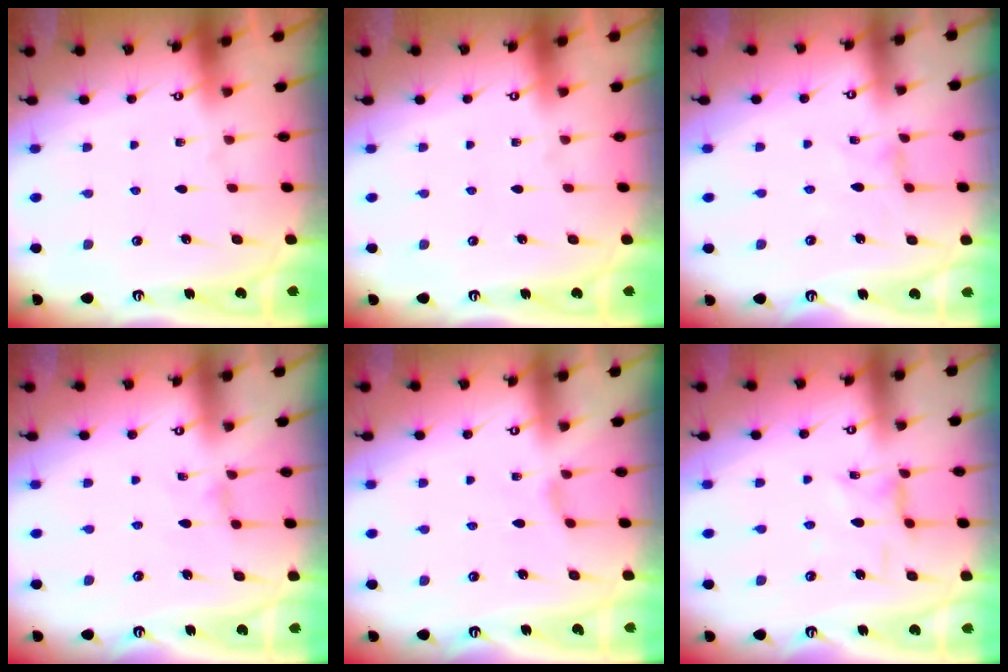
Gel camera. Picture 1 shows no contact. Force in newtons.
{"total": 0.0}
{"total": 0.9, "press": 0.9, "slide": 0.3}
{"total": 0.0}
{"total": 2.4, "press": 2.3, "slide": 0.6}
{"total": 2.1, "press": 2.1, "slide": 0.3}